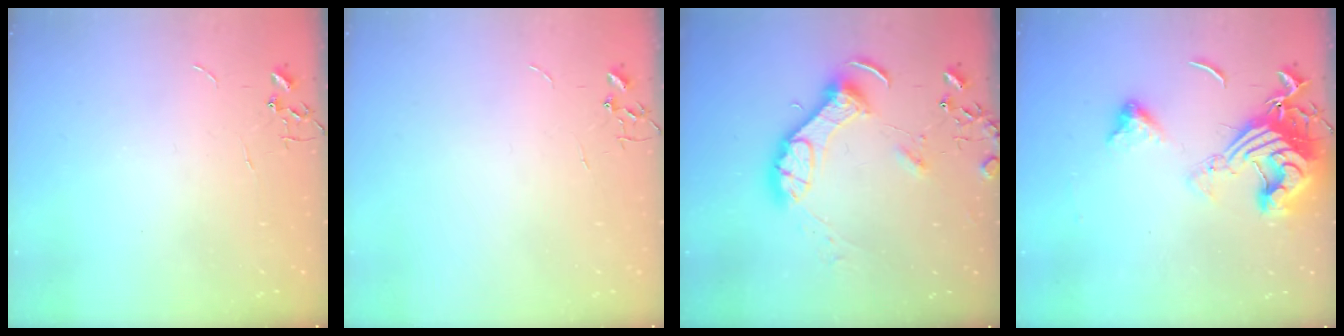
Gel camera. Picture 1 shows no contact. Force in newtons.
{"total": 0.0}
{"total": 12.3, "press": 12.1, "slide": 1.6}
{"total": 17.4, "press": 17.3, "slide": 2.0}